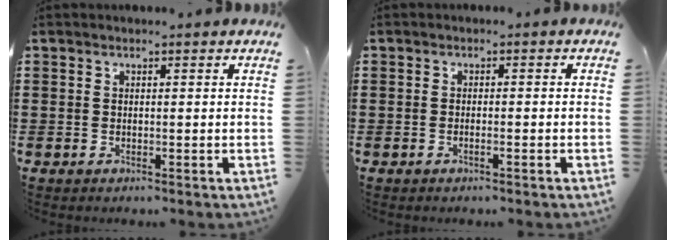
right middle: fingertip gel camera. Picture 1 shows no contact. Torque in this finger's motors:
{"motor_torque": [-0.06, -0.04, -0.03, -0.01]}